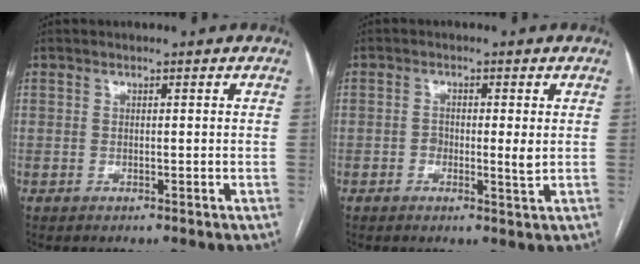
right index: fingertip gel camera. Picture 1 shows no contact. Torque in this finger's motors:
{"motor_torque": [-0.03, 0.17, 0.02, 0.00]}